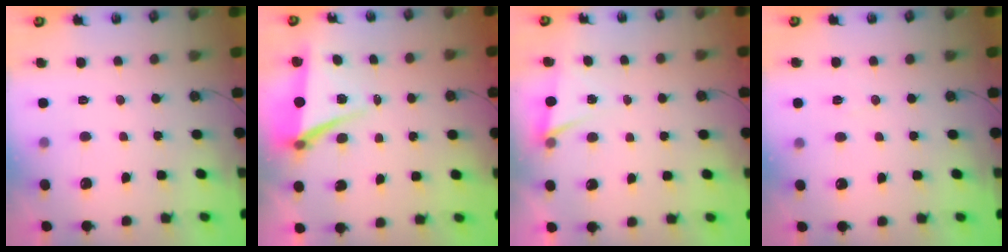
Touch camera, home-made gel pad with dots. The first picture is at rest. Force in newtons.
{"total": 6.9, "press": 5.4, "slide": 4.3}
{"total": 2.7, "press": 1.5, "slide": 2.2}
{"total": 5.9, "press": 3.7, "slide": 4.5}